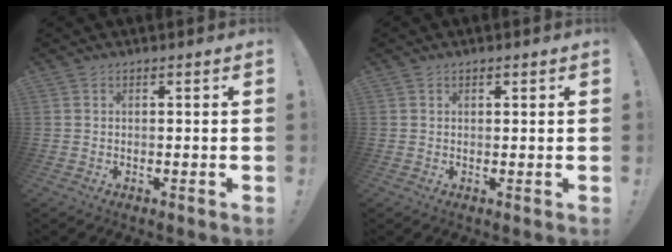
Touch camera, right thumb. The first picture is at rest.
{"total": 0.7, "force": [0.4, 0.5, 0.1], "torque": [0.007, -0.003, 0.007]}